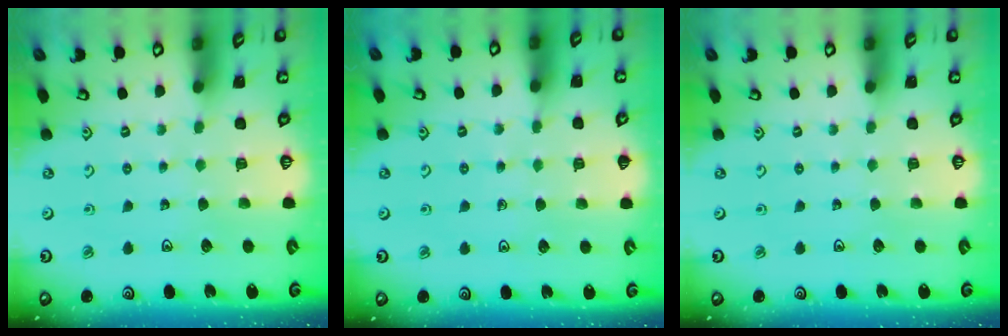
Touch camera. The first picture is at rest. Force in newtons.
{"total": 2.7, "press": 2.6, "slide": 0.5}
{"total": 0.0}